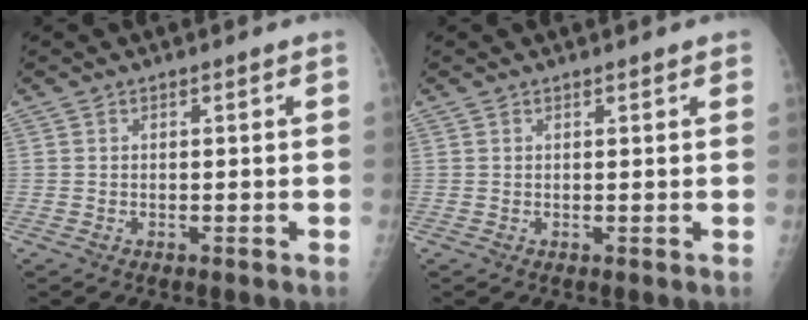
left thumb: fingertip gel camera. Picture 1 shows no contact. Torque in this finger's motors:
{"motor_torque": [-0.30, -0.04, 0.21, 0.16, 0.06]}